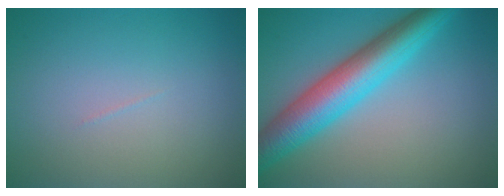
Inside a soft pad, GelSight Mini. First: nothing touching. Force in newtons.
{"total": 7.8, "press": 7.8, "slide": 0.1}